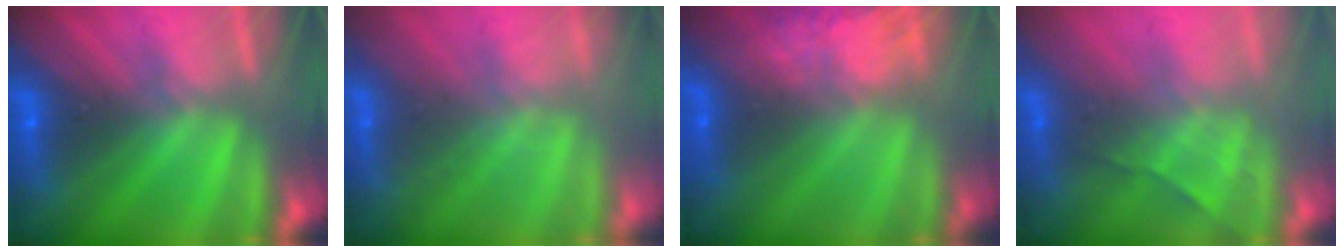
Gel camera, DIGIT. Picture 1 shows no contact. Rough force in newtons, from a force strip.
{"total": 1.7}
{"total": 7.8}
{"total": 2.3}